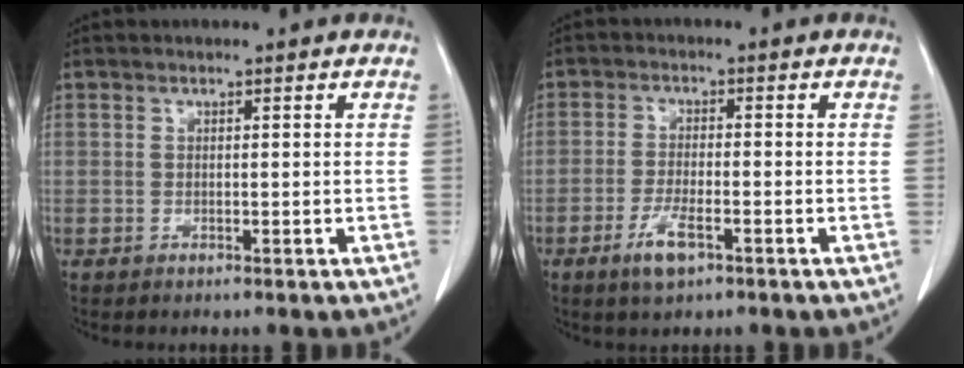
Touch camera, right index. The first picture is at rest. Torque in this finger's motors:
{"motor_torque": [0.55, -0.35, 0.13, 0.08]}